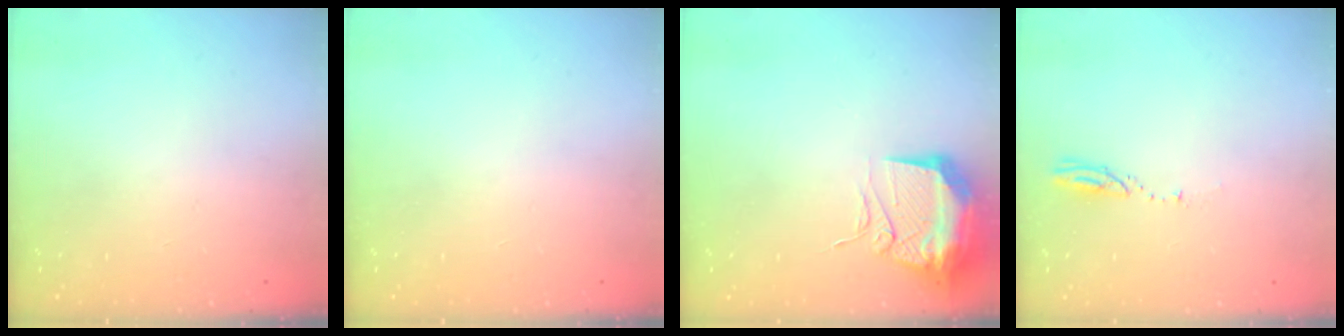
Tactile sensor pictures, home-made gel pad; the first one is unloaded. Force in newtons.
{"total": 0.0}
{"total": 13.6, "press": 13.3, "slide": 2.8}
{"total": 3.1, "press": 3.0, "slide": 0.3}